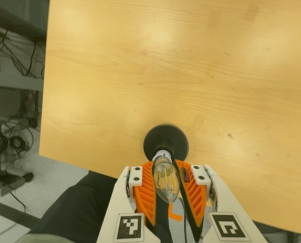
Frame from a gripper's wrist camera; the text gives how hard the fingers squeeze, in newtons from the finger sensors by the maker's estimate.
{"total": 18.1, "left": 17.5, "right": 18.6}